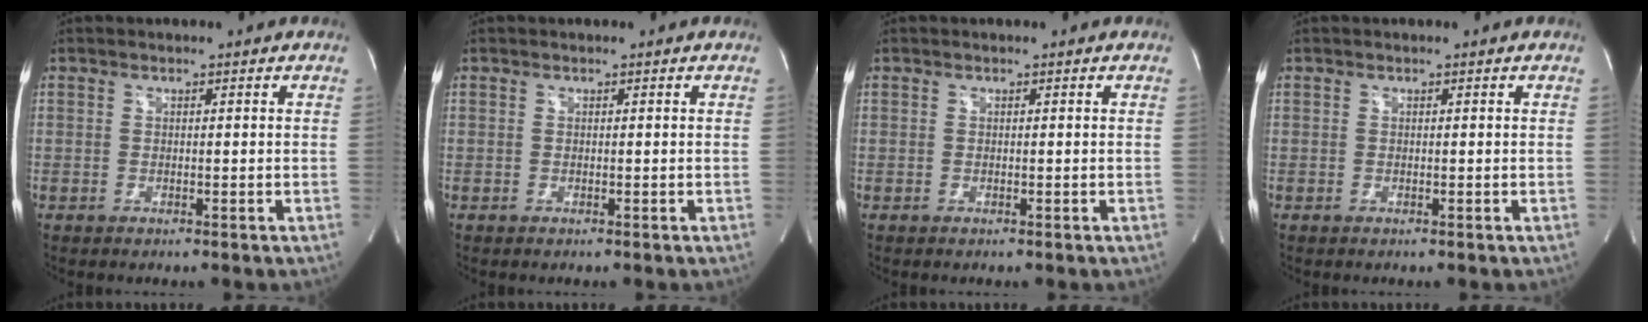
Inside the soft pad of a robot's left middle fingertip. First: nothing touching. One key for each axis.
{"total": 0.0}
{"total": 0.0}
{"total": 0.0}